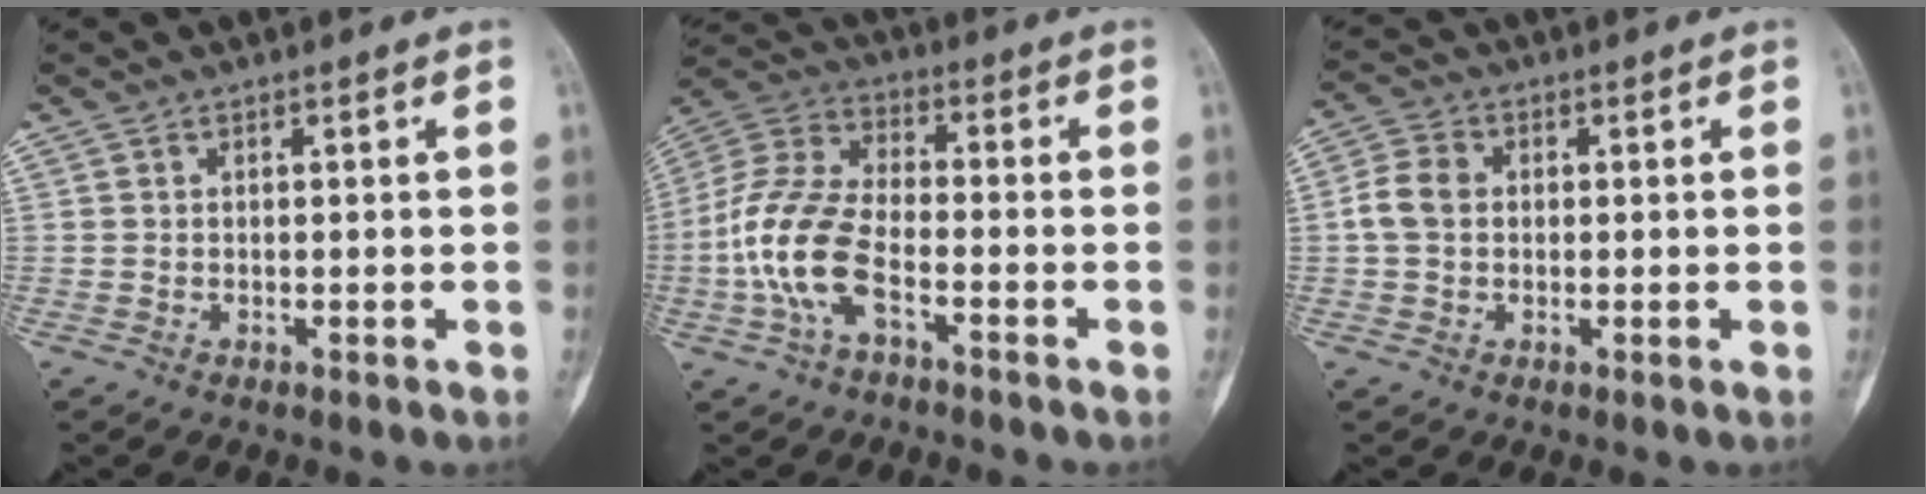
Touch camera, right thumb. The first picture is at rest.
{"total": 13.1, "force": [-4.3, 6.3, 10.6], "torque": [-0.233, 0.036, -0.089]}
{"total": 5.2, "force": [0.2, 4.1, 3.2], "torque": [-0.065, 0.014, -0.003]}